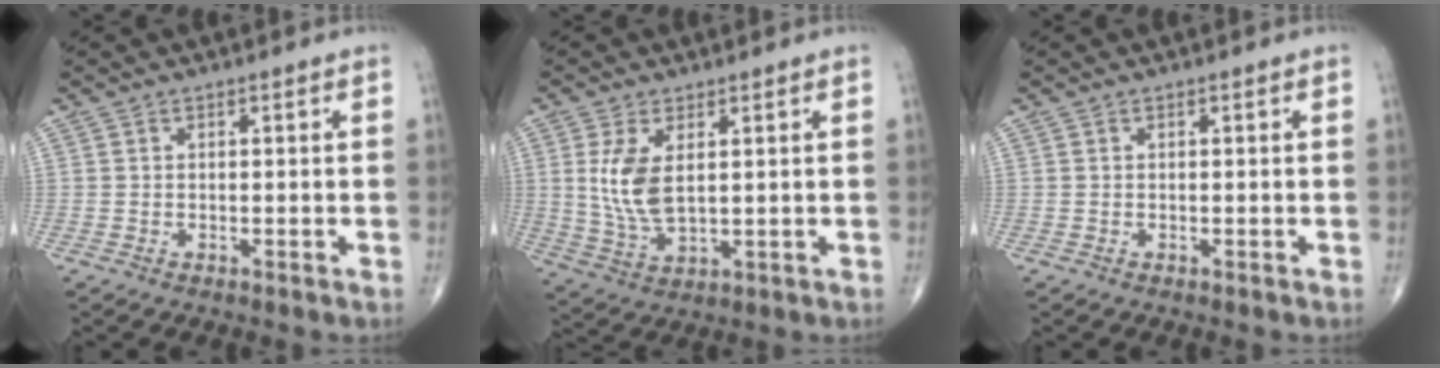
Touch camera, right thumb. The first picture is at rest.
{"total": 8.3, "force": [1.8, 4.1, 6.9], "torque": [-0.142, -0.014, 0.047]}
{"total": 0.0}